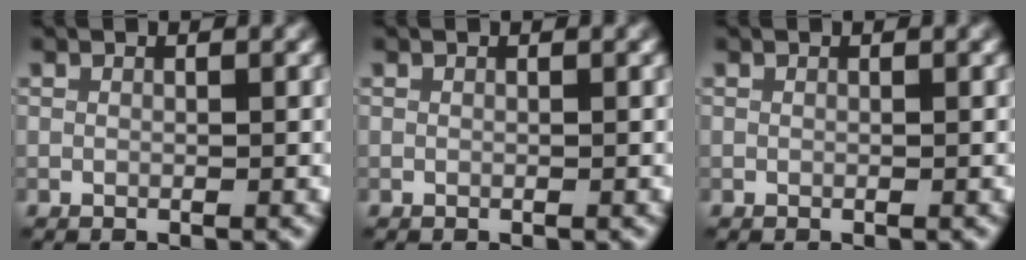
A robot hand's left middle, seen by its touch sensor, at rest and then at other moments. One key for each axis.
{"total": 0.0}
{"total": 0.0}